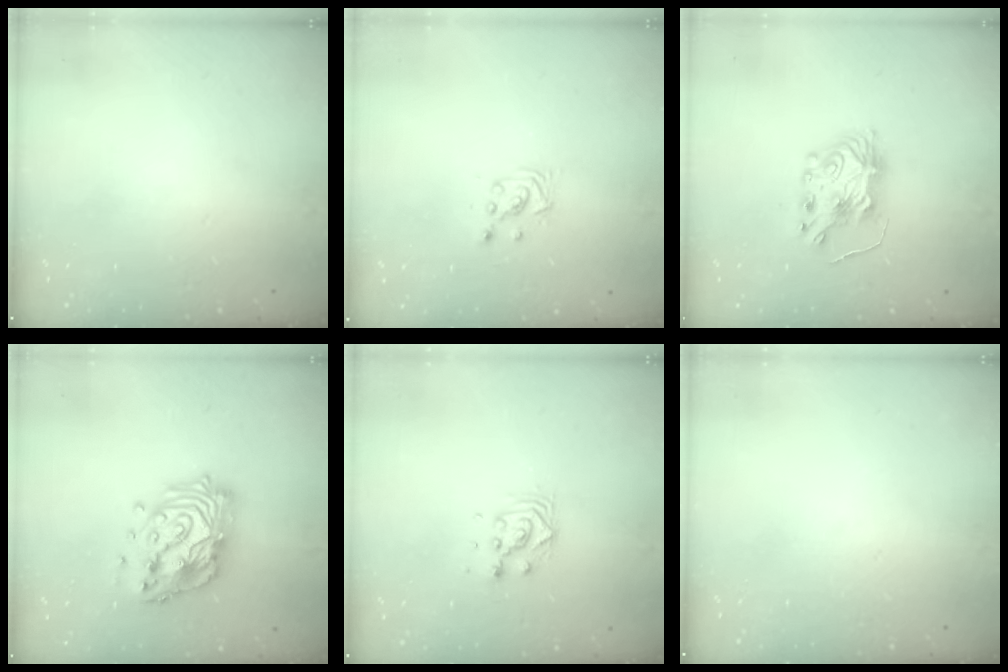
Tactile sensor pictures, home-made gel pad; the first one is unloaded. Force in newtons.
{"total": 3.0, "press": 2.9, "slide": 0.5}
{"total": 7.5, "press": 7.5, "slide": 0.6}
{"total": 18.2, "press": 18.1, "slide": 1.5}
{"total": 6.1, "press": 6.1, "slide": 0.2}
{"total": 0.0}